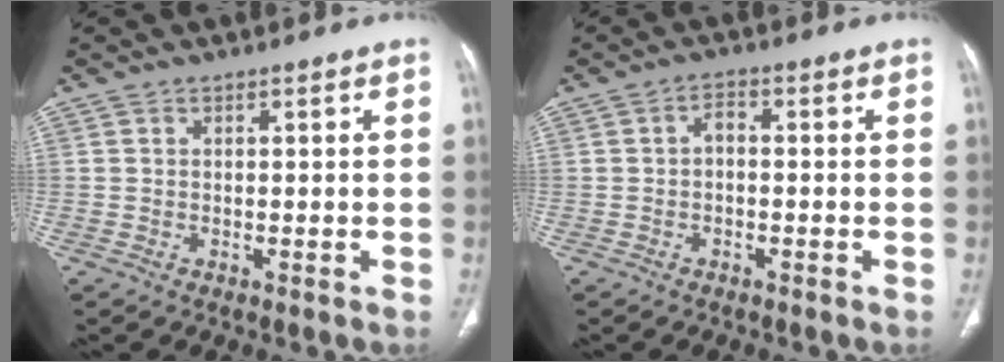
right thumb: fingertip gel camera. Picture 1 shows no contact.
{"total": 2.3, "force": [-0.4, 1.3, 1.8], "torque": [-0.025, 0.013, -0.014]}